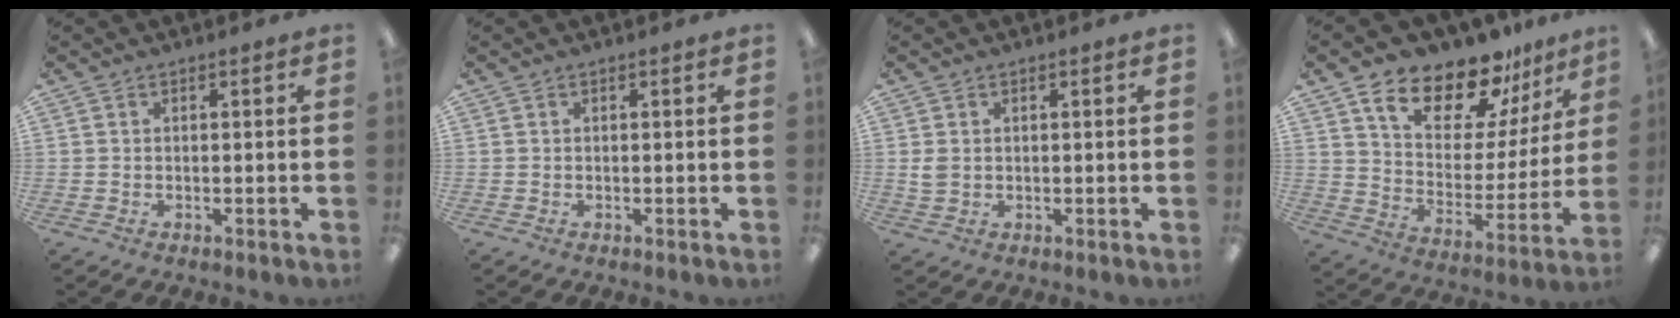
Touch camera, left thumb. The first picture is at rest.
{"total": 0.0}
{"total": 2.5, "force": [0.5, 1.9, 1.6], "torque": [-0.033, 0.005, 0.010]}
{"total": 18.0, "force": [14.2, 7.6, 8.1], "torque": [-0.145, -0.098, 0.248]}